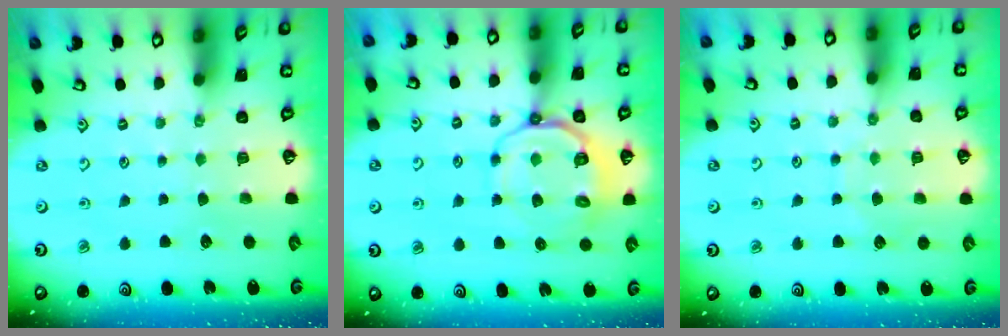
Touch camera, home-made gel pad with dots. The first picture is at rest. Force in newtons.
{"total": 9.0, "press": 8.8, "slide": 2.1}
{"total": 6.3, "press": 6.3, "slide": 0.5}